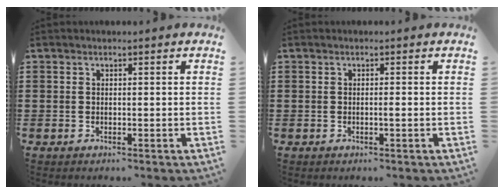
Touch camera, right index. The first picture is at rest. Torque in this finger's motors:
{"motor_torque": [0.89, 0.13, 0.01, 0.04]}